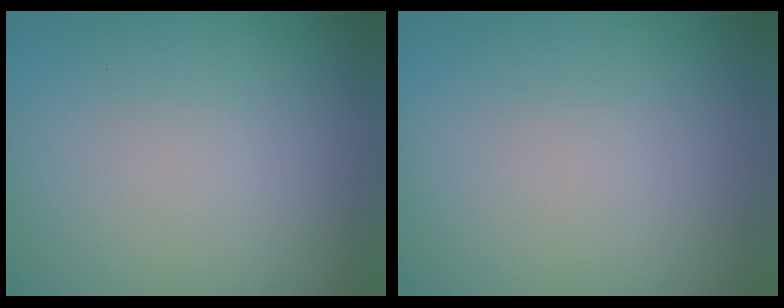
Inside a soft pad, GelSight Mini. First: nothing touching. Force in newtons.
{"total": 0.0}